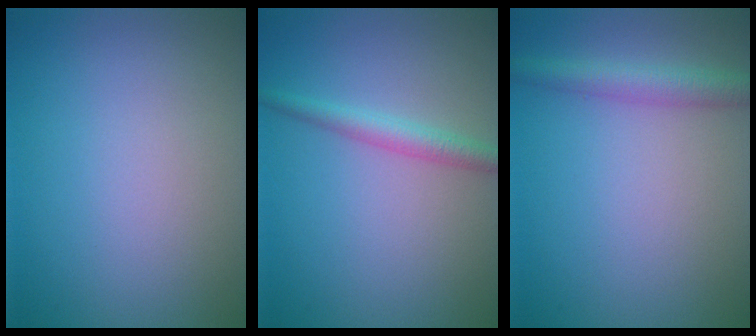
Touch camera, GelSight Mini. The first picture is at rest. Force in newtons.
{"total": 2.3, "press": 2.3, "slide": 0.0}
{"total": 2.8, "press": 2.8, "slide": 0.1}